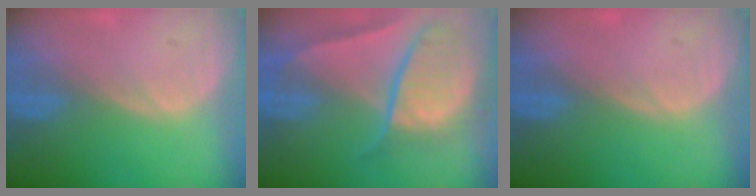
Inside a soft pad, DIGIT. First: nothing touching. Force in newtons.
{"total": 10.6, "press": 8.9, "slide": 5.8}
{"total": 0.0}